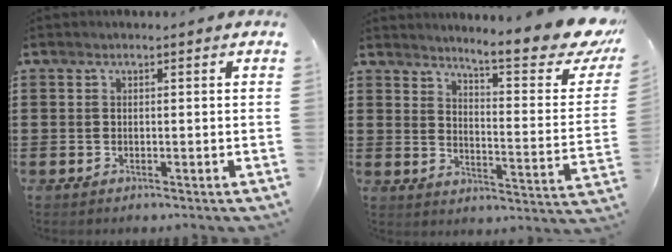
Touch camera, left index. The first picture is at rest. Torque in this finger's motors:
{"motor_torque": [2.14, 0.00, 0.24, 0.10]}